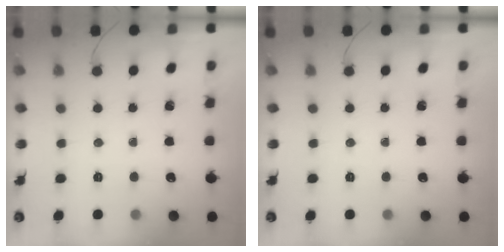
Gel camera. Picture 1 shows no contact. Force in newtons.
{"total": 0.0}